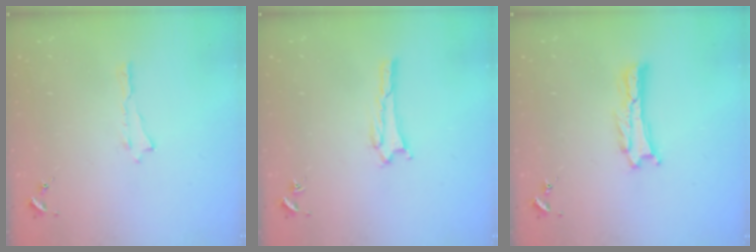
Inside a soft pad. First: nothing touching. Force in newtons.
{"total": 1.4, "press": 1.4, "slide": 0.0}
{"total": 1.1, "press": 1.1, "slide": 0.2}